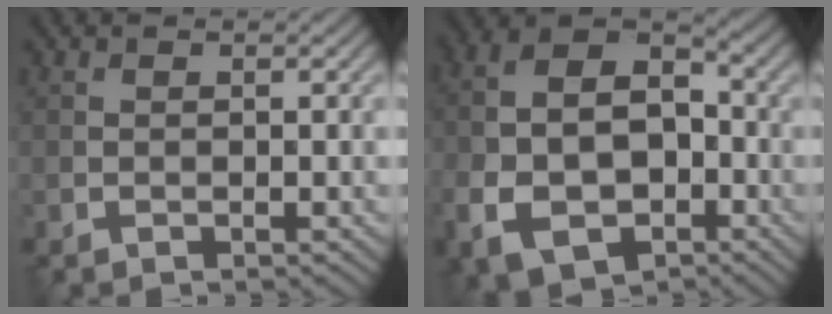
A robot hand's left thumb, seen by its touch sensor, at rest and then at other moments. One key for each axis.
{"total": 12.8, "fx": -4.7, "fy": 8.5, "fz": 8.3, "tx": -0.166, "ty": -0.031, "tz": -0.084}